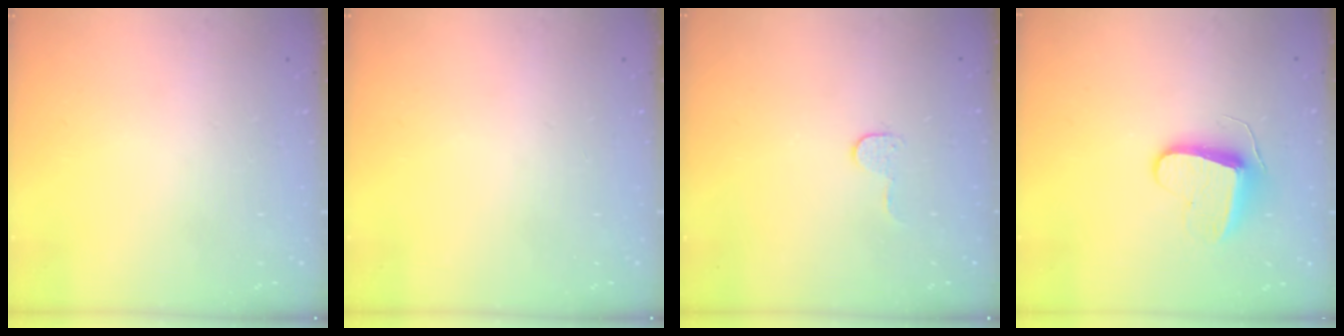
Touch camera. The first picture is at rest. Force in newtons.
{"total": 0.0}
{"total": 5.7, "press": 5.7, "slide": 0.2}
{"total": 8.5, "press": 8.5, "slide": 0.3}